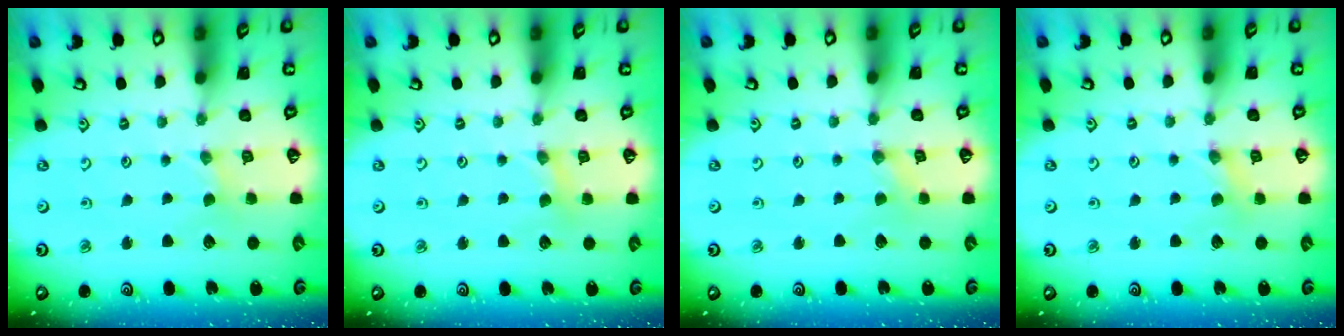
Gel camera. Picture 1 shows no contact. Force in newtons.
{"total": 2.9, "press": 2.9, "slide": 0.4}
{"total": 0.0}
{"total": 2.3, "press": 2.3, "slide": 0.3}